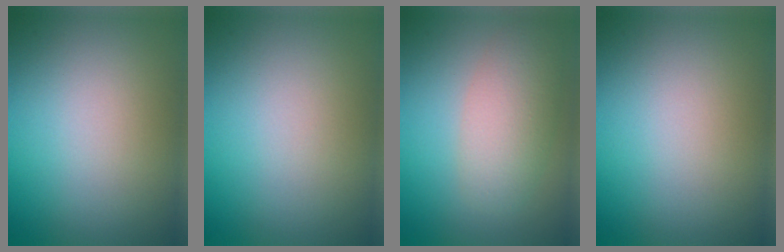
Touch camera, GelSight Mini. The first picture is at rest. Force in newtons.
{"total": 0.0}
{"total": 4.2, "press": 4.2, "slide": 0.2}
{"total": 0.0}